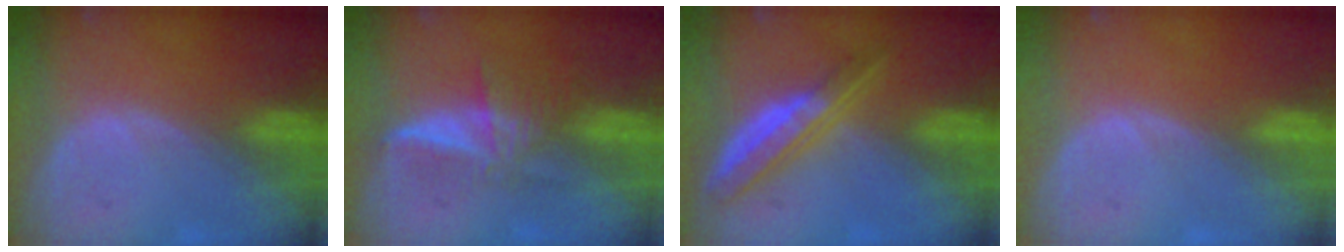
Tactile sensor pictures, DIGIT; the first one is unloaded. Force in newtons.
{"total": 5.9, "press": 5.5, "slide": 2.3}
{"total": 6.3, "press": 5.6, "slide": 2.8}
{"total": 0.0}